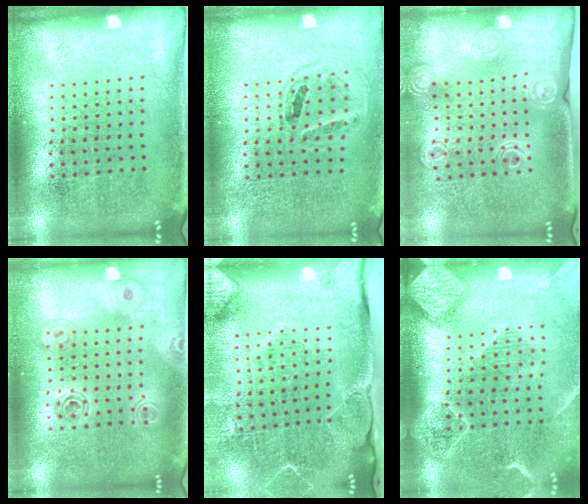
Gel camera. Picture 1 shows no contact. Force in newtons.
{"total": 0.9, "press": 0.8, "slide": 0.3}
{"total": 1.4, "press": 1.4, "slide": 0.4}
{"total": 1.6, "press": 1.4, "slide": 0.7}
{"total": 2.3, "press": 2.1, "slide": 1.1}
{"total": 2.5, "press": 2.0, "slide": 1.4}